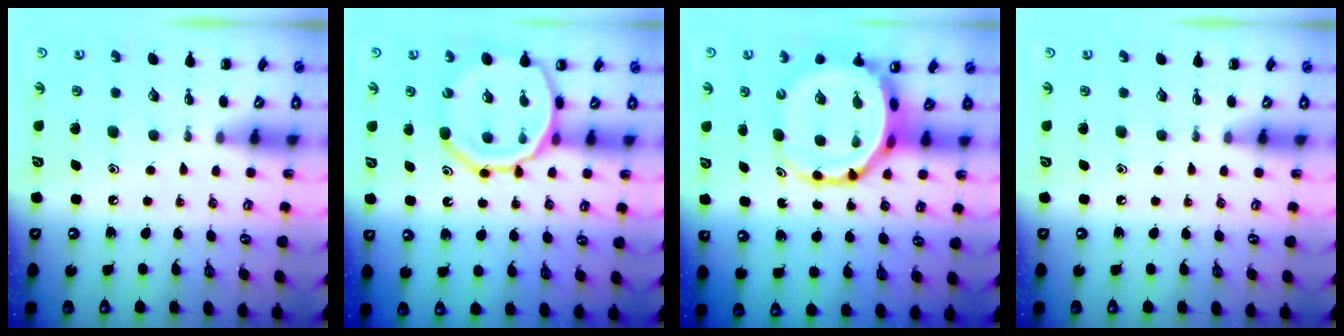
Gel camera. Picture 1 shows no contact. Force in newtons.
{"total": 15.4, "press": 15.1, "slide": 3.0}
{"total": 8.2, "press": 7.8, "slide": 2.4}
{"total": 0.0}